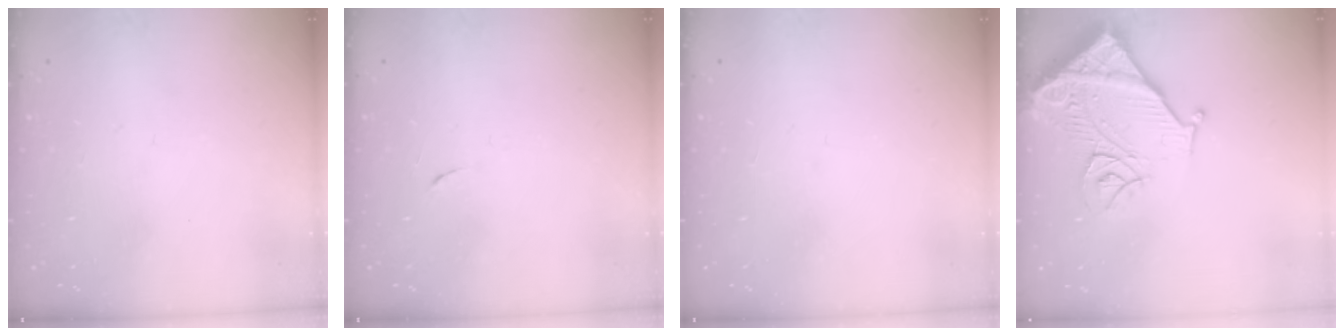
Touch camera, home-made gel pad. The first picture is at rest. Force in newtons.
{"total": 4.0, "press": 3.9, "slide": 0.8}
{"total": 1.5, "press": 1.5, "slide": 0.1}
{"total": 15.0, "press": 14.9, "slide": 1.9}